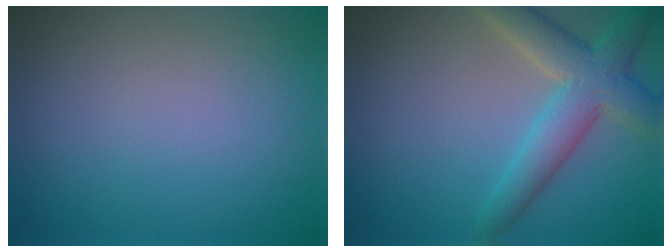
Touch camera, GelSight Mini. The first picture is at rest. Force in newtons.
{"total": 5.0, "press": 5.0, "slide": 0.2}